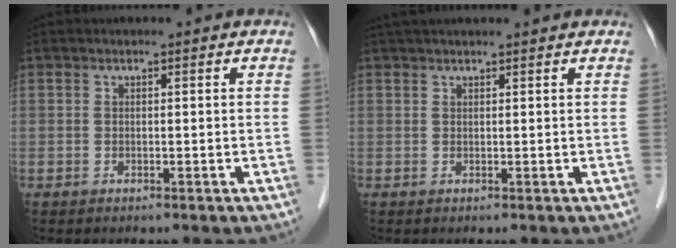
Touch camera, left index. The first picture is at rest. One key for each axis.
{"total": 7.0, "fx": 6.4, "fy": 0.2, "fz": 2.9, "tx": -0.040, "ty": 0.039, "tz": 0.082}